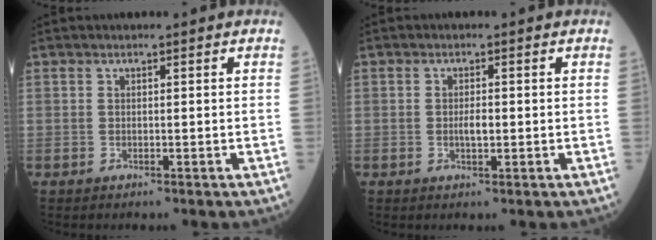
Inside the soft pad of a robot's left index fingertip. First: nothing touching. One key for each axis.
{"total": 1.9, "fx": -0.5, "fy": 0.6, "fz": 1.7, "tx": -0.032, "ty": -0.002, "tz": -0.009}